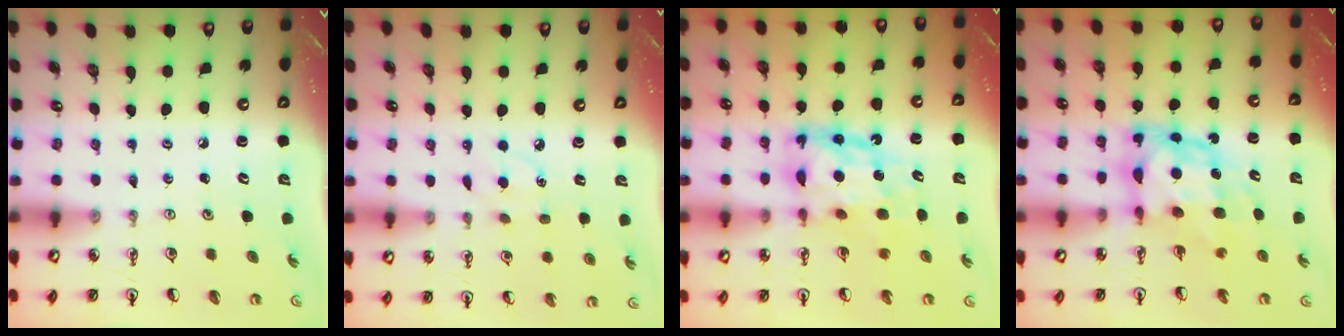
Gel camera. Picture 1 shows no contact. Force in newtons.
{"total": 5.3, "press": 5.3, "slide": 0.6}
{"total": 11.7, "press": 11.6, "slide": 1.2}
{"total": 9.2, "press": 9.2, "slide": 0.9}